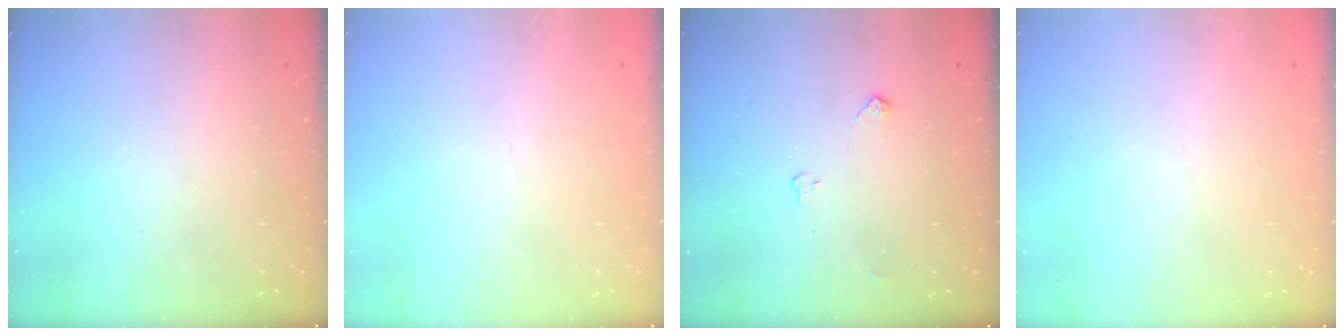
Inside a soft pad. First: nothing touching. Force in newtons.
{"total": 0.0}
{"total": 3.8, "press": 3.8, "slide": 0.6}
{"total": 0.0}